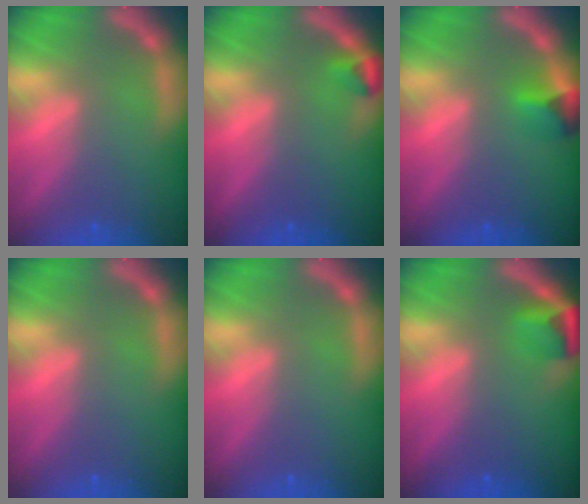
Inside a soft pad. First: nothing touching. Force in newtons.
{"total": 1.5}
{"total": 2.4}
{"total": 0.0}
{"total": 0.0}
{"total": 2.9}